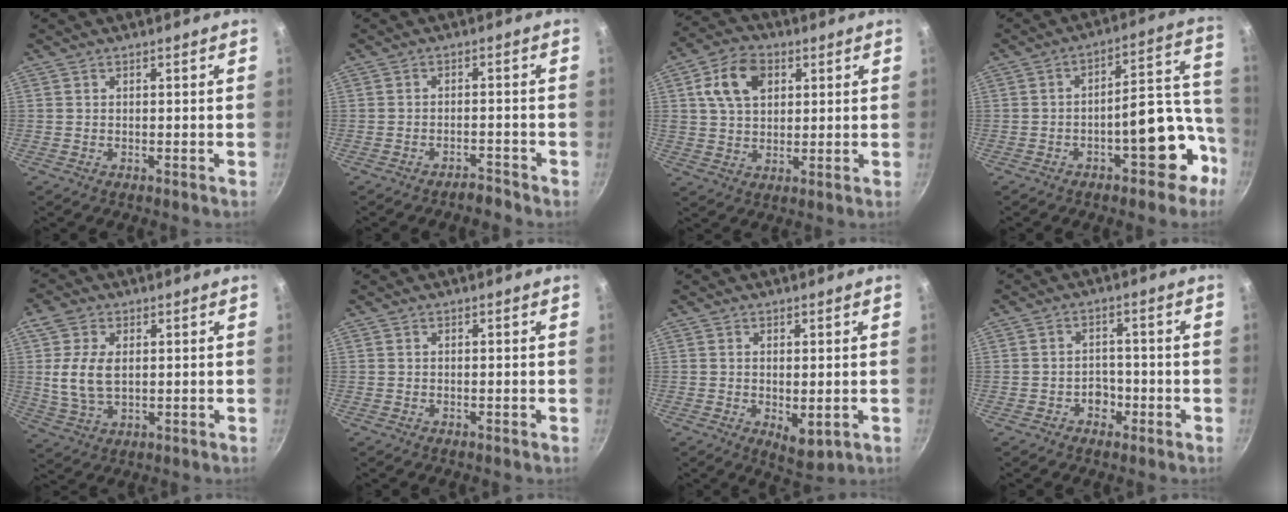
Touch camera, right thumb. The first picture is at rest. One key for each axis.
{"total": 2.6, "fx": -2.4, "fy": 0.6, "fz": 0.7, "tx": -0.005, "ty": 0.027, "tz": -0.031}
{"total": 10.5, "fx": 3.3, "fy": 7.3, "fz": 6.8, "tx": -0.104, "ty": 0.006, "tz": 0.051}
{"total": 13.7, "fx": -5.9, "fy": 6.4, "fz": 10.6, "tx": -0.074, "ty": 0.086, "tz": -0.073}
{"total": 8.9, "fx": 1.4, "fy": 5.5, "fz": 6.9, "tx": -0.138, "ty": -0.007, "tz": 0.025}
{"total": 0.0}
{"total": 4.5, "fx": -0.4, "fy": 2.2, "fz": 3.9, "tx": -0.056, "ty": -0.016, "tz": 0.003}
{"total": 3.6, "fx": -1.6, "fy": 2.8, "fz": 1.5, "tx": 0.004, "ty": 0.018, "tz": -0.023}